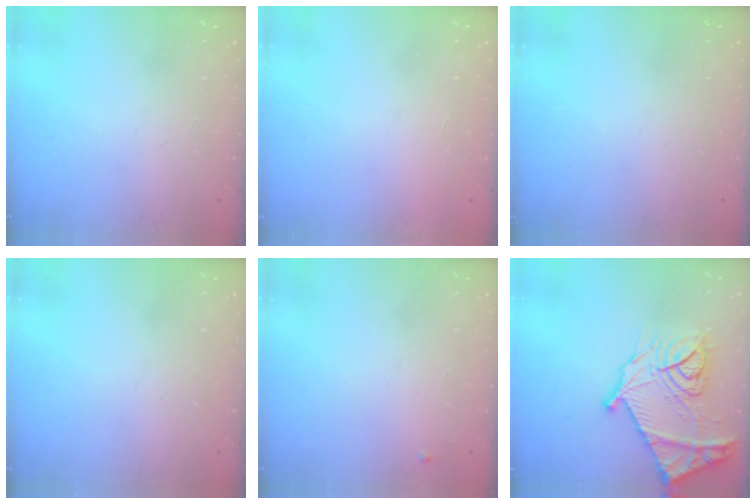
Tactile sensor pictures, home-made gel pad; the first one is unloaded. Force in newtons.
{"total": 1.7, "press": 1.7, "slide": 0.1}
{"total": 0.0}
{"total": 0.0}
{"total": 3.0, "press": 3.0, "slide": 0.5}
{"total": 22.2, "press": 22.1, "slide": 2.4}